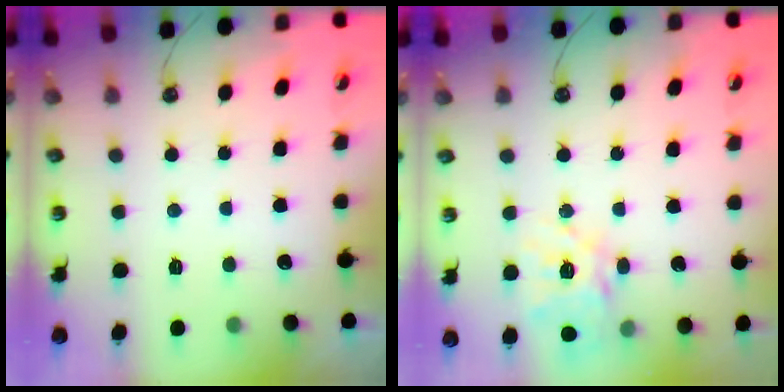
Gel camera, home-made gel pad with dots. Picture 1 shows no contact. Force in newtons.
{"total": 17.4, "press": 17.2, "slide": 2.2}